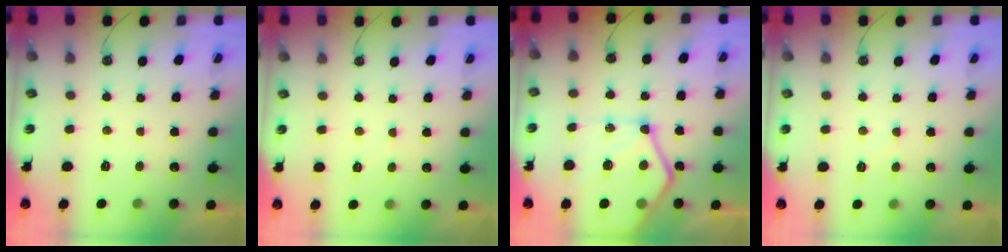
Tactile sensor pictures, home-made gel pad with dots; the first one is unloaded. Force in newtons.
{"total": 2.4, "press": 2.4, "slide": 0.4}
{"total": 19.1, "press": 19.0, "slide": 2.2}
{"total": 5.8, "press": 5.8, "slide": 0.7}